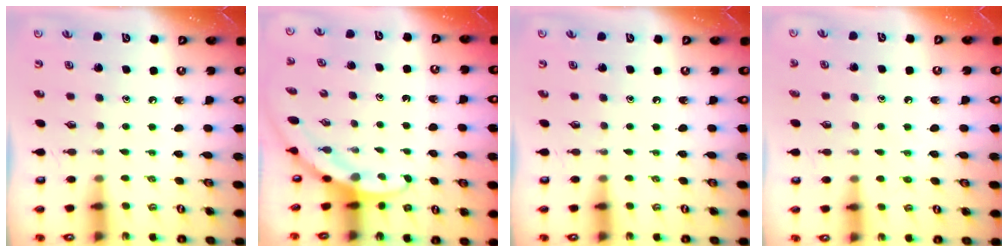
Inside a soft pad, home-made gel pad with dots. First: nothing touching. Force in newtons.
{"total": 2.8, "press": 2.8, "slide": 0.1}
{"total": 0.0}
{"total": 5.7, "press": 5.6, "slide": 1.2}